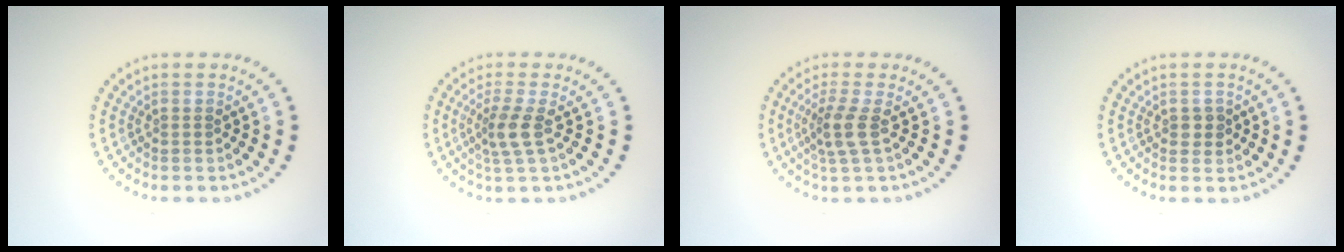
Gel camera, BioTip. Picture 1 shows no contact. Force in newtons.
{"total": 2.4, "press": 1.9, "slide": 1.6}
{"total": 2.5, "press": 2.0, "slide": 1.6}
{"total": 1.2, "press": 1.2, "slide": 0.3}